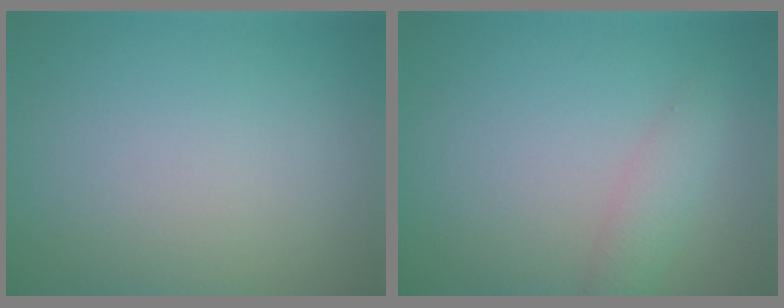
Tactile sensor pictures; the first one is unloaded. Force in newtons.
{"total": 2.2, "press": 2.2, "slide": 0.1}